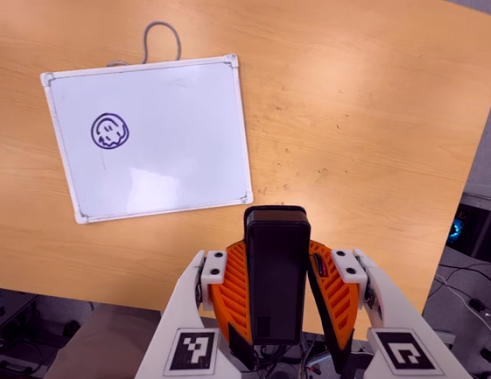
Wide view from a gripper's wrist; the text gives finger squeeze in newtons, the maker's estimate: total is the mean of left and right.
{"total": 5.6, "left": 4.6, "right": 6.7}